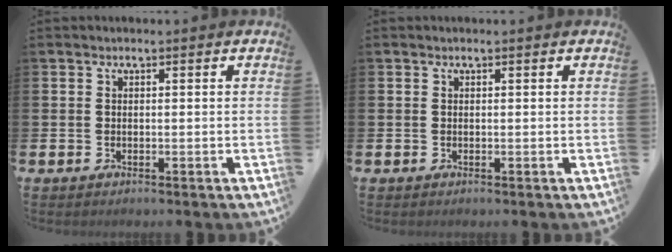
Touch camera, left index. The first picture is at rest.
{"total": 0.0}